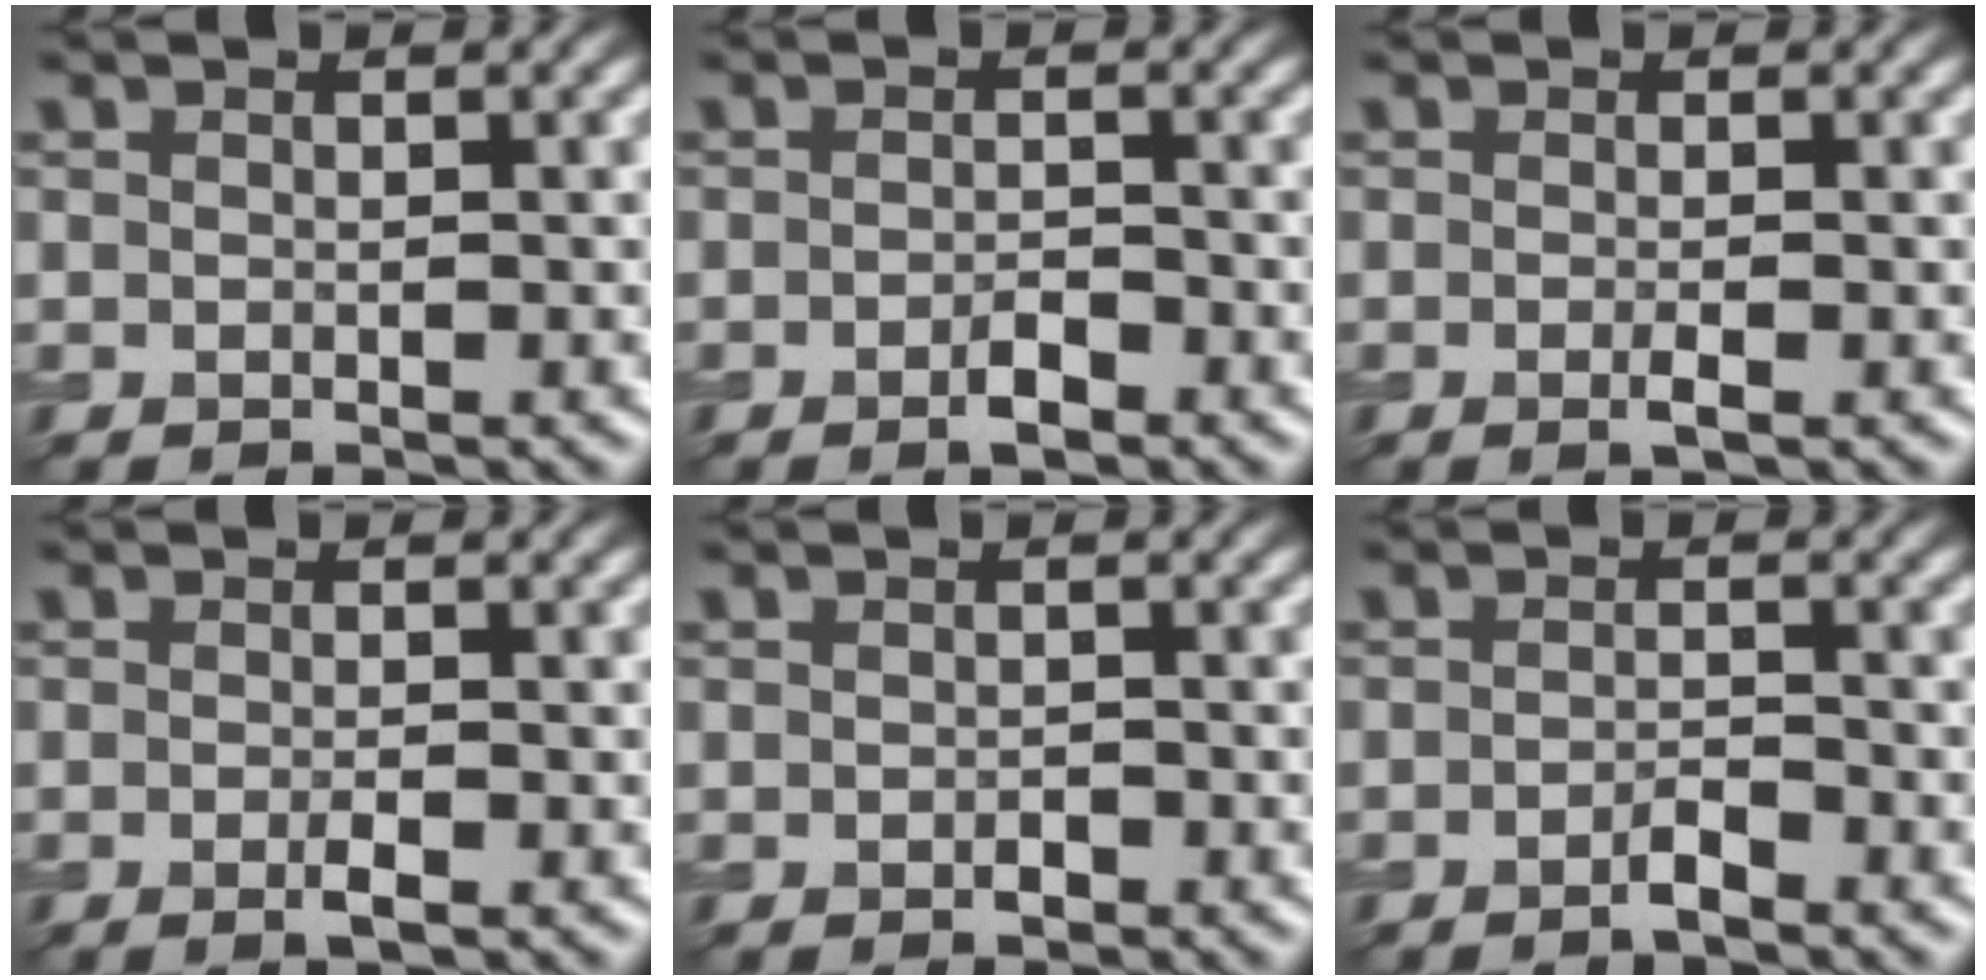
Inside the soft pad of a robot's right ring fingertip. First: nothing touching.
{"total": 1.7, "force": [-1.0, 0.5, 1.3], "torque": [-0.025, -0.001, -0.019]}
{"total": 1.1, "force": [-0.4, 0.1, 1.0], "torque": [-0.019, -0.004, -0.008]}
{"total": 1.3, "force": [-0.5, 0.2, 1.2], "torque": [-0.021, -0.003, -0.011]}
{"total": 0.8, "force": [-0.4, 0.5, 0.6], "torque": [-0.009, -0.001, -0.006]}
{"total": 1.5, "force": [-1.0, 0.3, 1.1], "torque": [-0.021, 0.001, -0.021]}